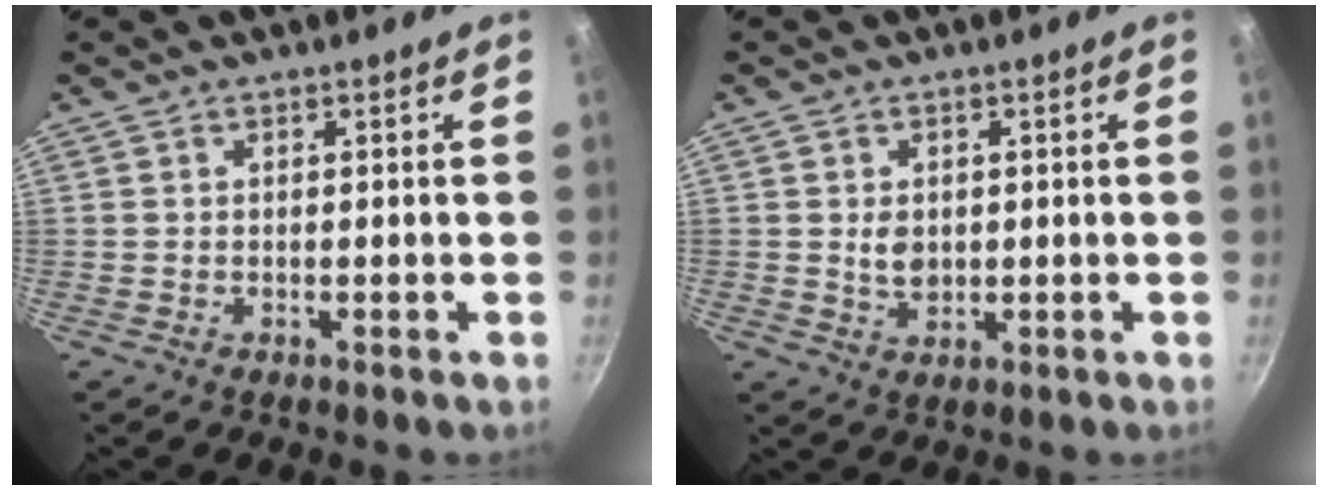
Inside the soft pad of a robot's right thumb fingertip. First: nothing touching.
{"total": 3.8, "force": [0.3, 2.9, 2.4], "torque": [-0.031, -0.003, 0.009]}